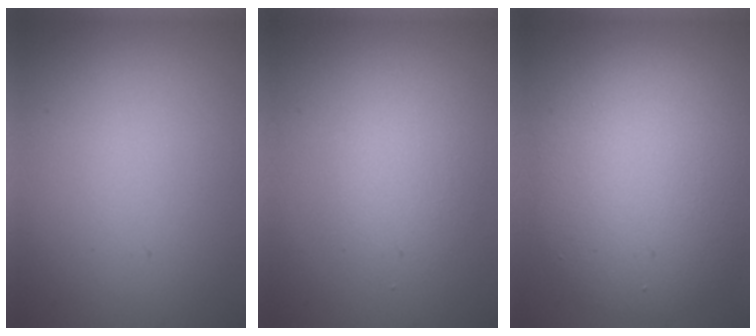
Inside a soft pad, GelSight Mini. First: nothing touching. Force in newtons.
{"total": 1.9, "press": 1.9, "slide": 0.1}
{"total": 8.7, "press": 8.7, "slide": 0.4}